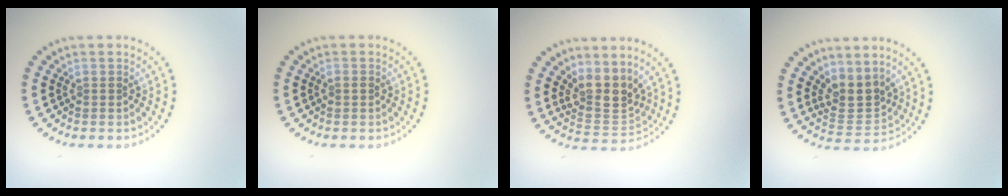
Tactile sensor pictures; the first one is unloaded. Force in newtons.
{"total": 0.8, "press": 0.8, "slide": 0.2}
{"total": 3.8, "press": 2.9, "slide": 2.4}
{"total": 3.3, "press": 2.8, "slide": 1.8}